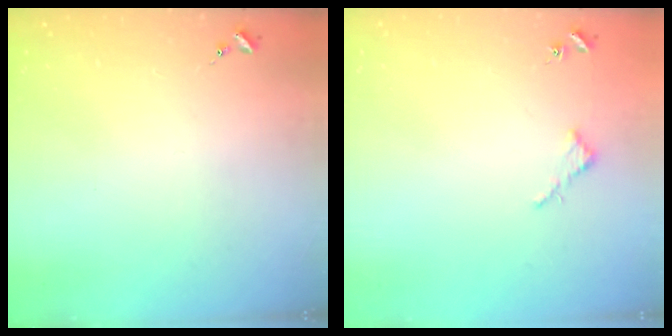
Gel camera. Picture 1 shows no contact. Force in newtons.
{"total": 2.6, "press": 2.6, "slide": 0.2}